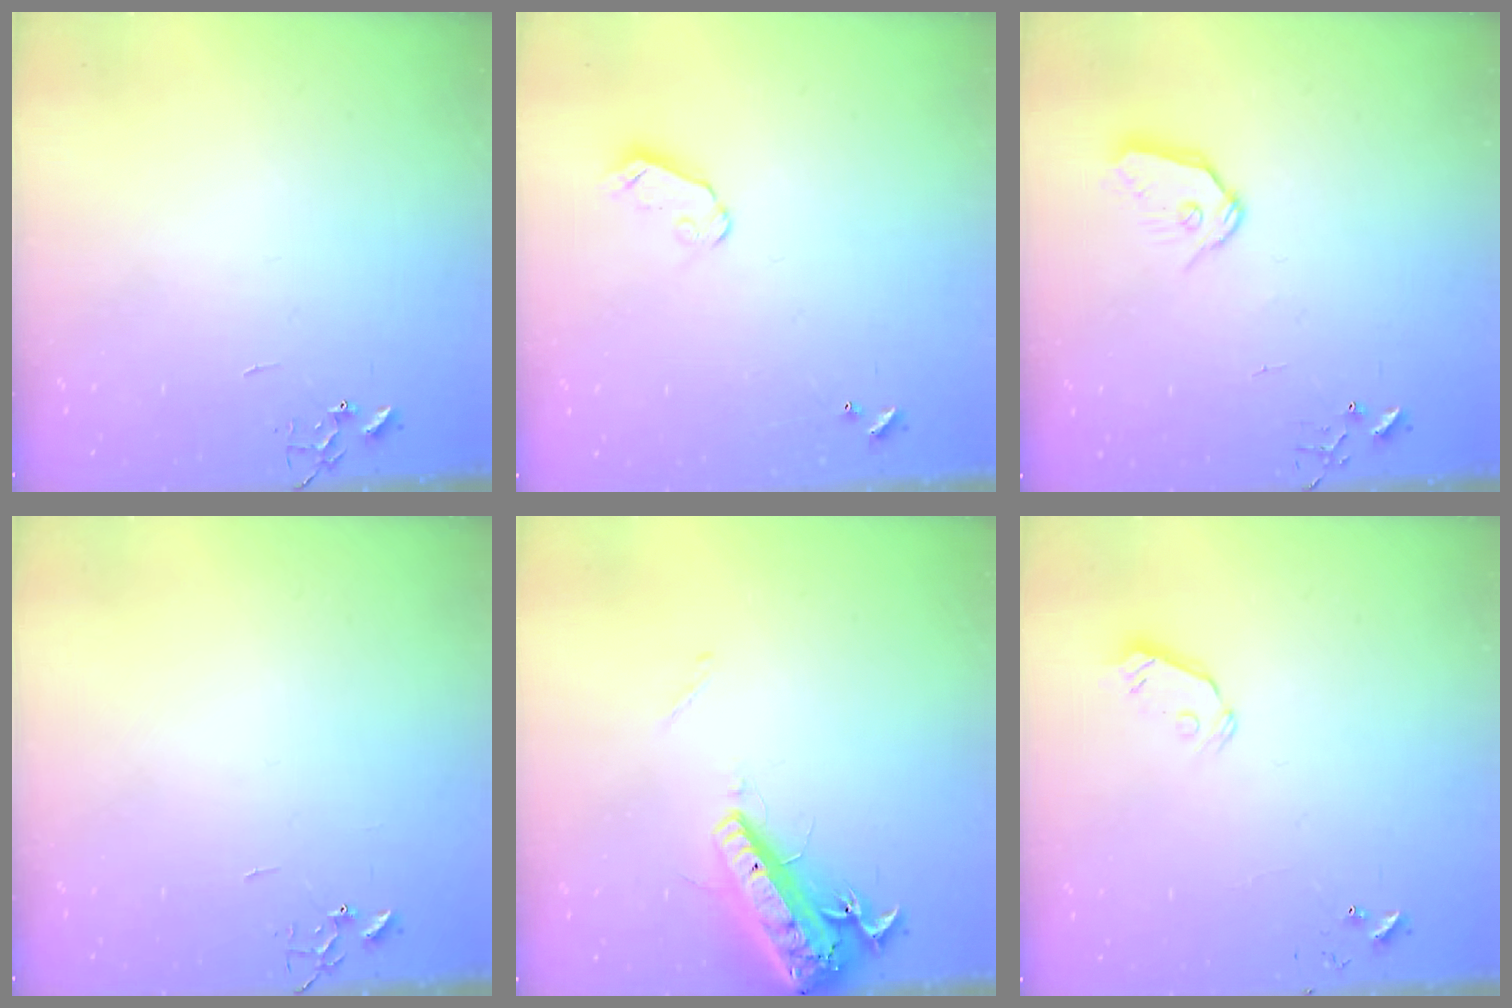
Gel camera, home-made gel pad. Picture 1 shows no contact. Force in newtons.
{"total": 5.4, "press": 5.4, "slide": 0.5}
{"total": 8.9, "press": 8.8, "slide": 0.6}
{"total": 0.0}
{"total": 18.1, "press": 17.7, "slide": 3.9}
{"total": 5.4, "press": 5.3, "slide": 0.9}